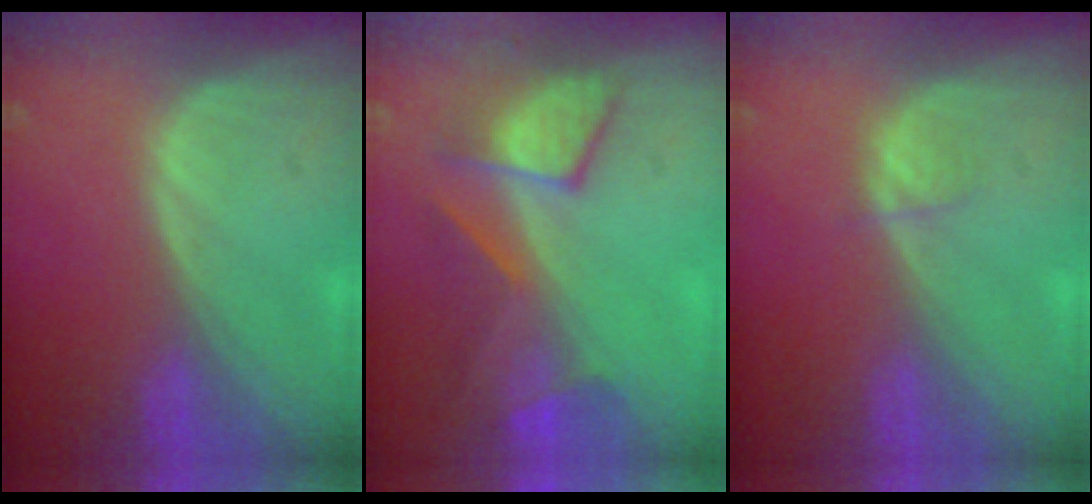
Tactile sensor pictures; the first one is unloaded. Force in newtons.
{"total": 7.6, "press": 7.5, "slide": 1.1}
{"total": 1.2, "press": 1.2, "slide": 0.2}